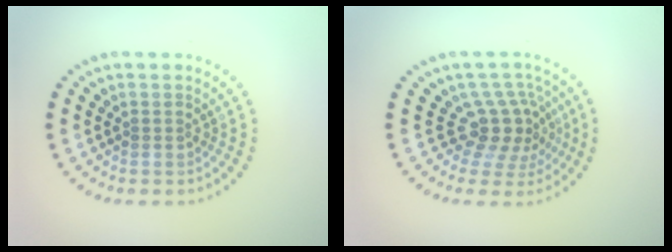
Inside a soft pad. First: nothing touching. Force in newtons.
{"total": 3.9, "press": 2.8, "slide": 2.8}